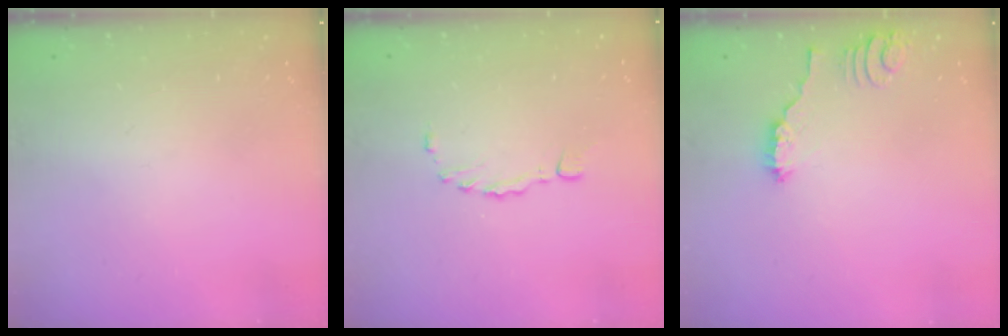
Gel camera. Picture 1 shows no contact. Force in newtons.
{"total": 2.9, "press": 2.9, "slide": 0.5}
{"total": 2.3, "press": 2.3, "slide": 0.2}